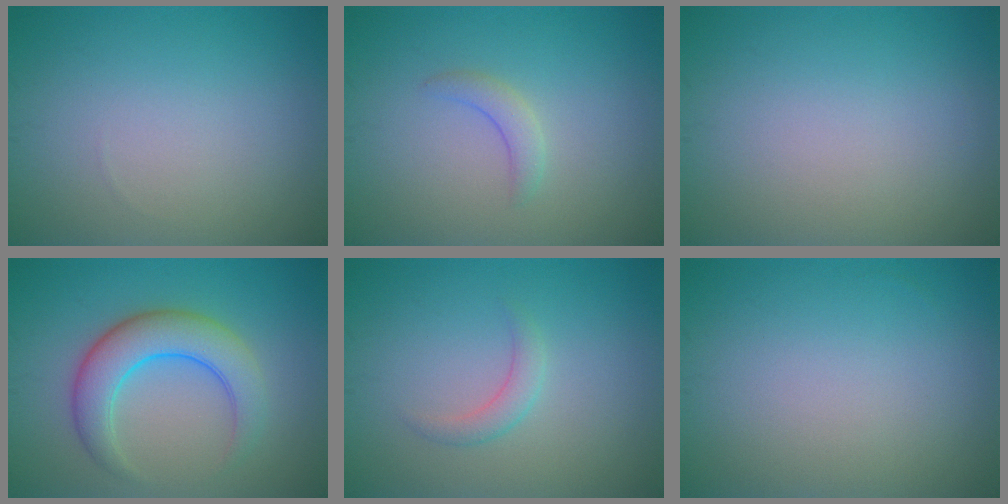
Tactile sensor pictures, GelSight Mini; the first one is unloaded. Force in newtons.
{"total": 1.6, "press": 1.6, "slide": 0.2}
{"total": 0.0}
{"total": 5.6, "press": 5.6, "slide": 0.2}
{"total": 1.5, "press": 1.5, "slide": 0.0}
{"total": 0.0}